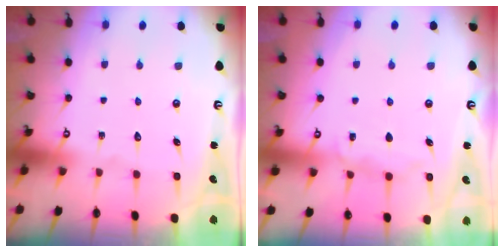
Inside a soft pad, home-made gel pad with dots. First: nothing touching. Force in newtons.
{"total": 5.9, "press": 5.9, "slide": 0.5}